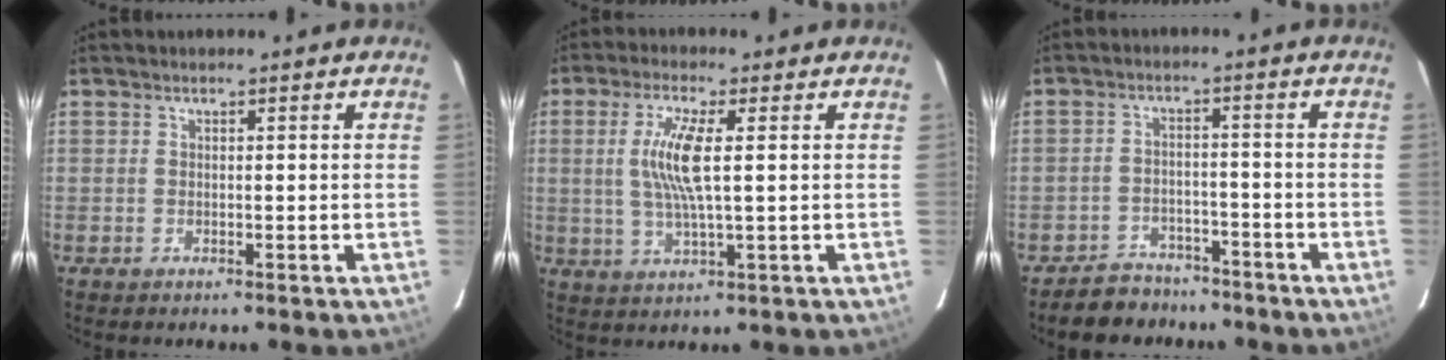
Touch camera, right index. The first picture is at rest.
{"total": 8.0, "force": [1.1, 0.9, 7.9], "torque": [-0.159, -0.001, 0.021]}
{"total": 8.0, "force": [-6.7, 4.1, 1.4], "torque": [-0.048, 0.016, -0.094]}